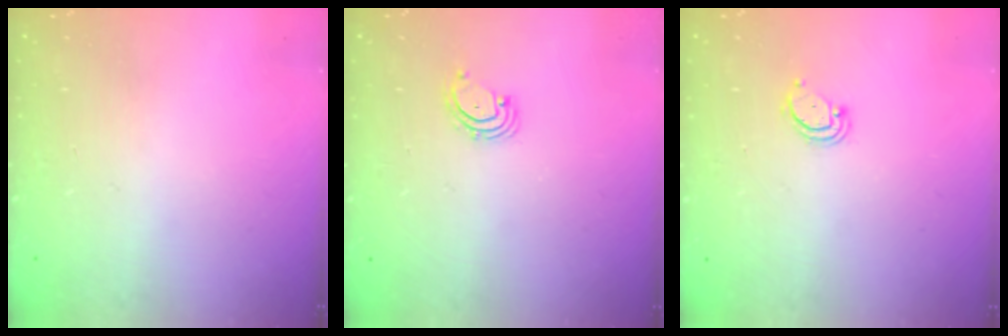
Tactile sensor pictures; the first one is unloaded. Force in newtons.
{"total": 2.3, "press": 2.3, "slide": 0.5}
{"total": 2.9, "press": 2.9, "slide": 0.2}